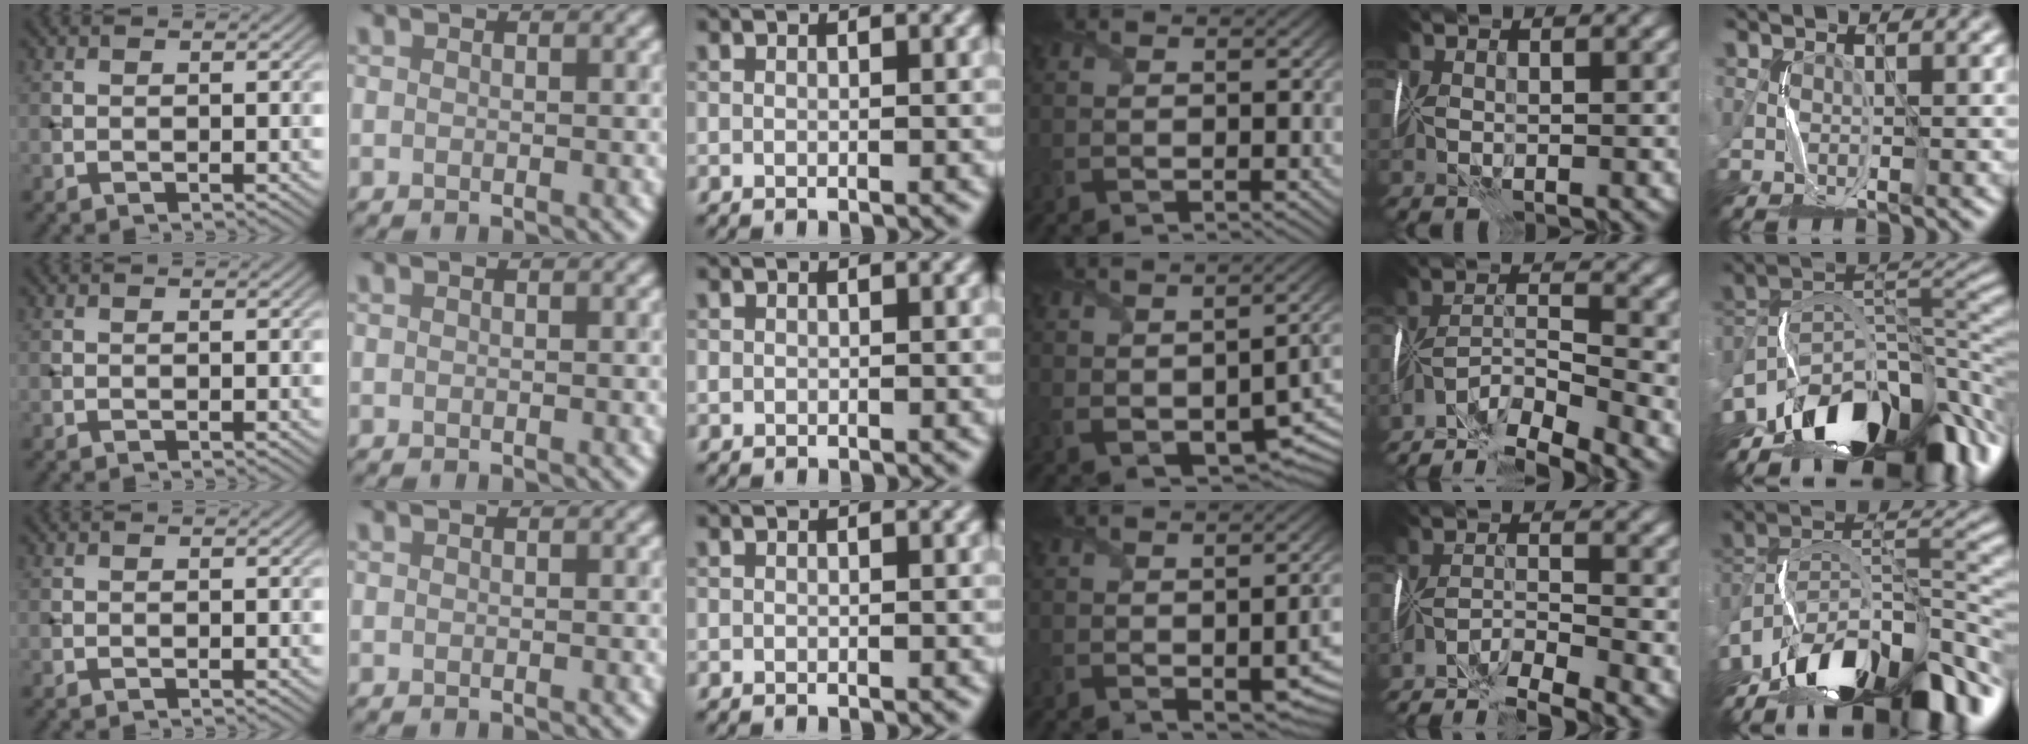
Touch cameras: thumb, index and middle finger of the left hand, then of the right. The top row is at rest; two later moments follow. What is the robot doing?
{"motion": "fold", "object": "wrapping paper"}